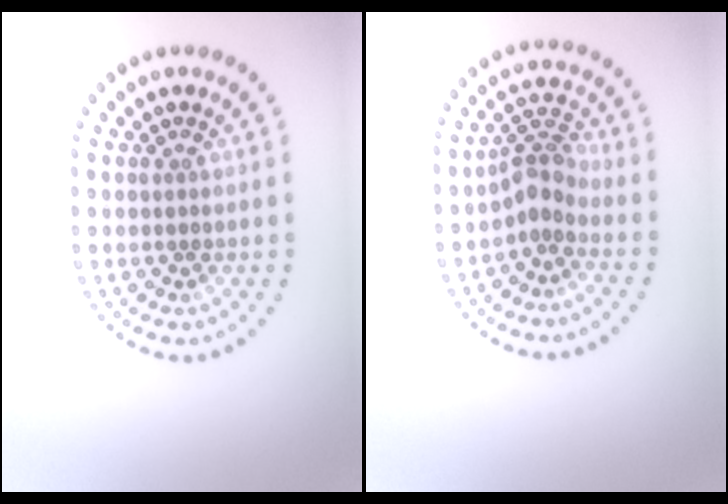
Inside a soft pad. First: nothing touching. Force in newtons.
{"total": 2.7, "press": 2.0, "slide": 1.7}